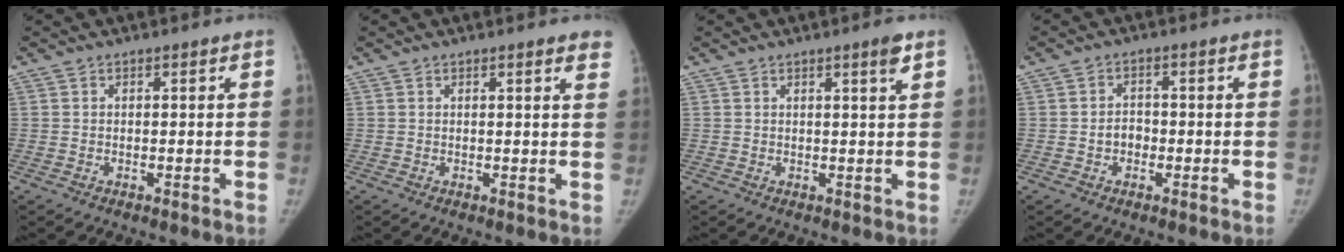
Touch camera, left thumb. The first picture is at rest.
{"total": 3.5, "force": [2.7, 0.5, 2.2], "torque": [-0.015, -0.005, 0.020]}
{"total": 2.3, "force": [1.4, -0.1, 1.8], "torque": [-0.026, -0.009, 0.021]}
{"total": 3.1, "force": [-0.9, 2.5, 1.6], "torque": [-0.011, 0.011, -0.019]}